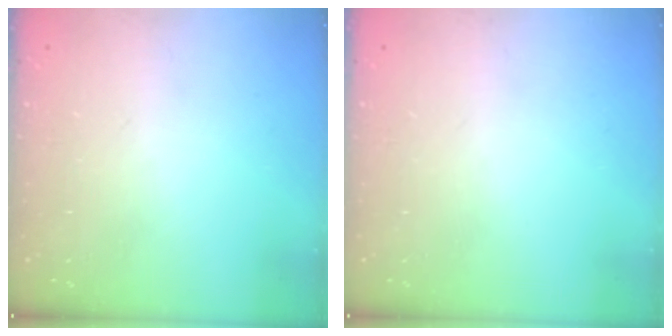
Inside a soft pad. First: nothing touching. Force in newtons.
{"total": 0.0}